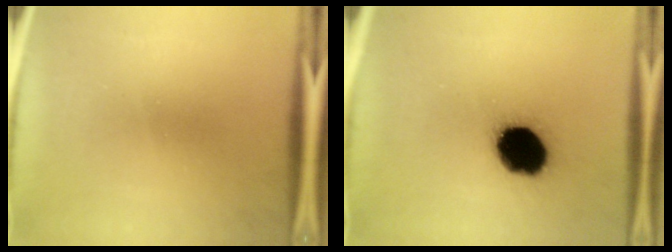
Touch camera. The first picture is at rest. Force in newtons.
{"total": 18.2}